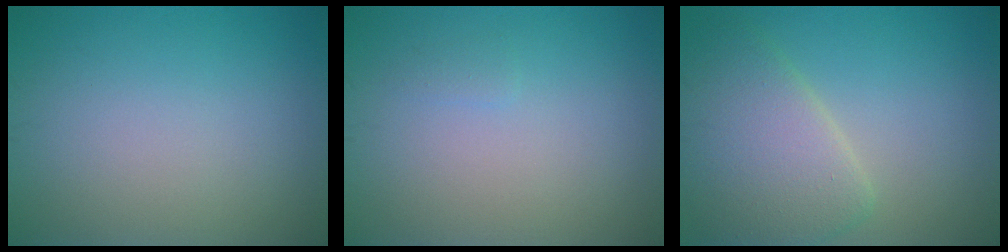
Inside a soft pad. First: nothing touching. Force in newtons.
{"total": 0.6, "press": 0.5, "slide": 0.1}
{"total": 5.8, "press": 5.8, "slide": 0.6}